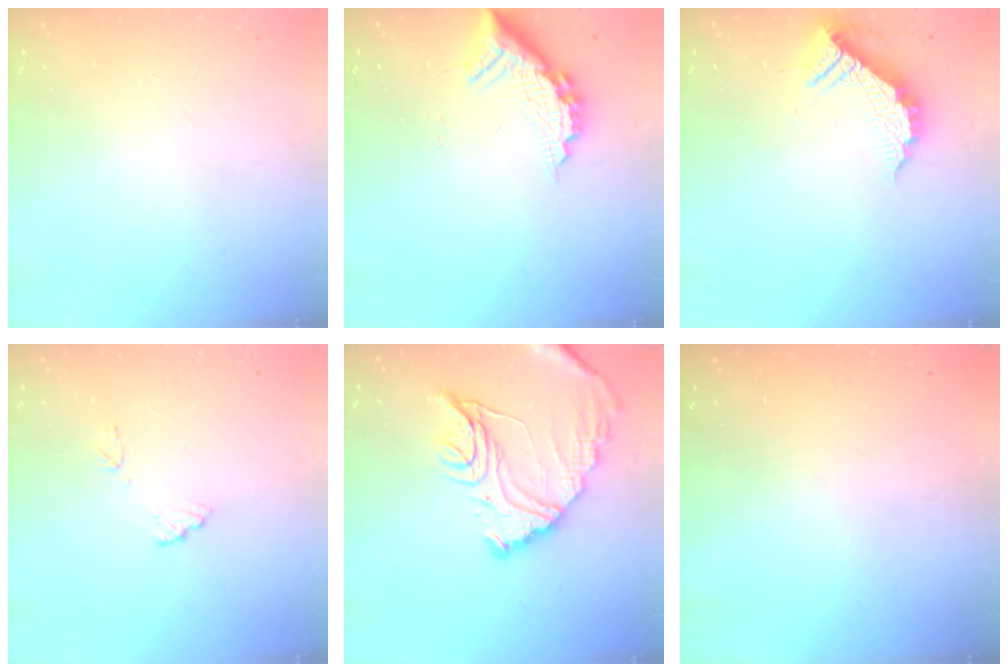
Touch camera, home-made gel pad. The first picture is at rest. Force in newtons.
{"total": 10.9, "press": 10.9, "slide": 0.8}
{"total": 12.0, "press": 12.0, "slide": 0.8}
{"total": 7.4, "press": 7.4, "slide": 0.5}
{"total": 16.4, "press": 16.3, "slide": 1.6}
{"total": 2.9, "press": 2.9, "slide": 0.2}